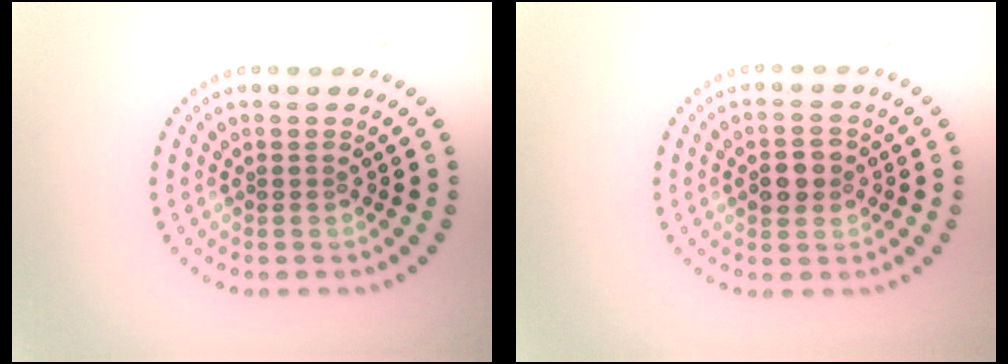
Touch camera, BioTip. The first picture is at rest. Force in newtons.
{"total": 2.7, "press": 2.7, "slide": 0.2}